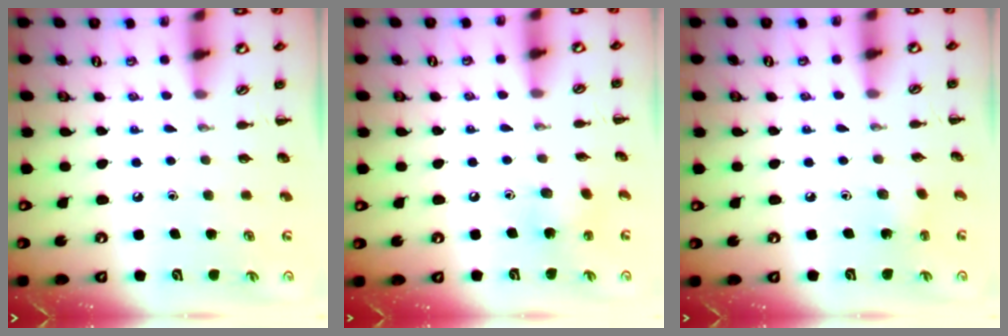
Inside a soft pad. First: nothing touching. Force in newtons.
{"total": 5.5, "press": 5.4, "slide": 1.4}
{"total": 2.0, "press": 1.8, "slide": 0.7}